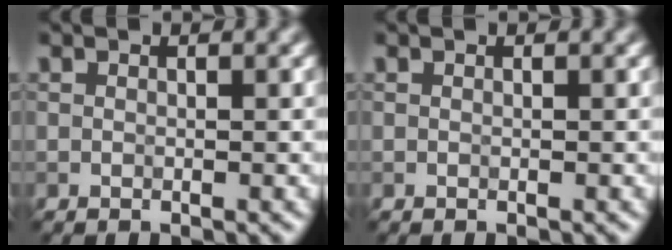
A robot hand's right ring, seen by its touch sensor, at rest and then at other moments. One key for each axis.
{"total": 0.0}